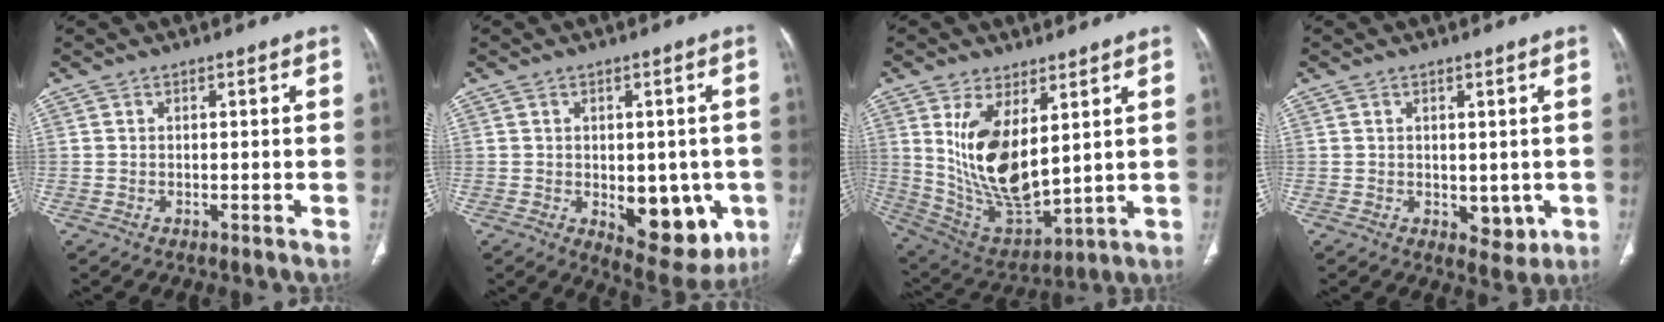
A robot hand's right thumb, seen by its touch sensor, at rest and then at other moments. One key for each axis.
{"total": 13.0, "fx": -3.2, "fy": 7.4, "fz": 10.2, "tx": -0.085, "ty": -0.004, "tz": -0.023}
{"total": 15.9, "fx": 4.5, "fy": 7.5, "fz": 13.3, "tx": -0.238, "ty": -0.030, "tz": 0.112}
{"total": 4.1, "fx": -0.2, "fy": 2.8, "fz": 2.9, "tx": -0.021, "ty": -0.009, "tz": 0.010}